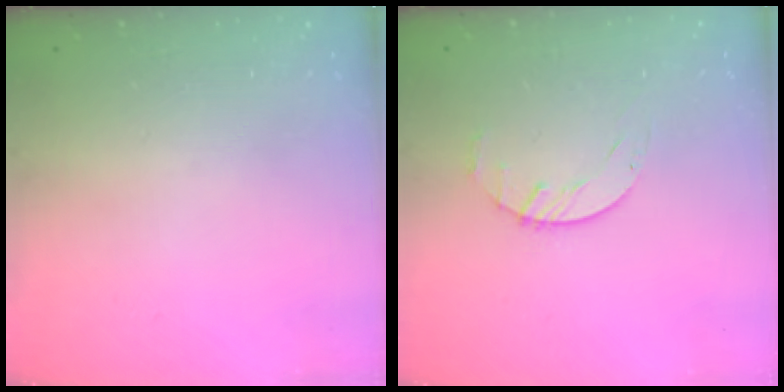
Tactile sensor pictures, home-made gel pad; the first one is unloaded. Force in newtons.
{"total": 1.6, "press": 1.6, "slide": 0.3}